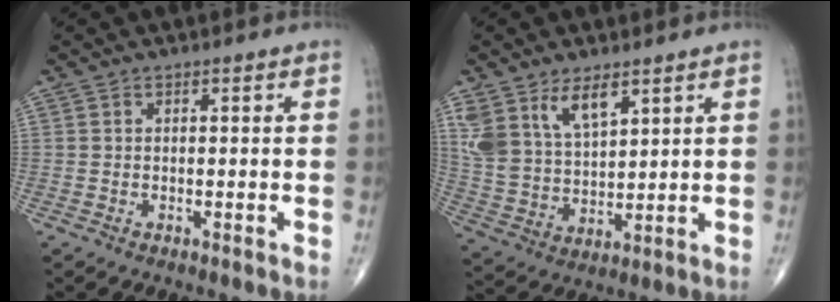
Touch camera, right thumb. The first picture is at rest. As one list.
[{"total": 10.7, "force": [6.2, 5.3, 6.8], "torque": [-0.119, -0.024, 0.134]}]